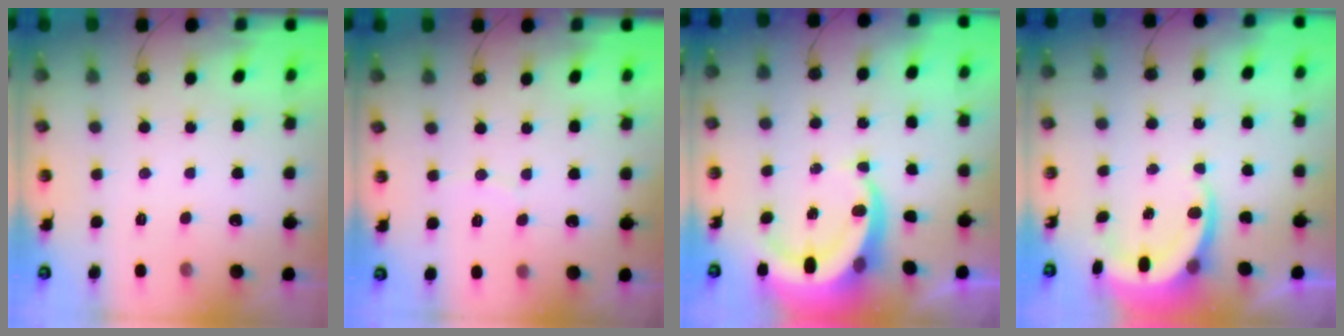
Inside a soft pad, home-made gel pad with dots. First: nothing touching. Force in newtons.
{"total": 2.0, "press": 2.0, "slide": 0.2}
{"total": 7.7, "press": 7.7, "slide": 1.1}
{"total": 6.2, "press": 6.1, "slide": 1.3}